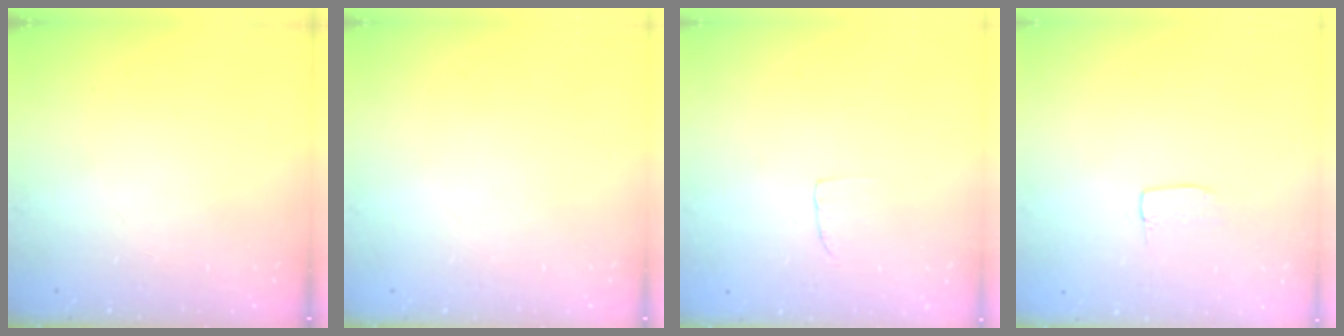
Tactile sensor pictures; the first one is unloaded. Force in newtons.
{"total": 0.0}
{"total": 2.7, "press": 2.7, "slide": 0.2}
{"total": 3.9, "press": 3.9, "slide": 0.1}